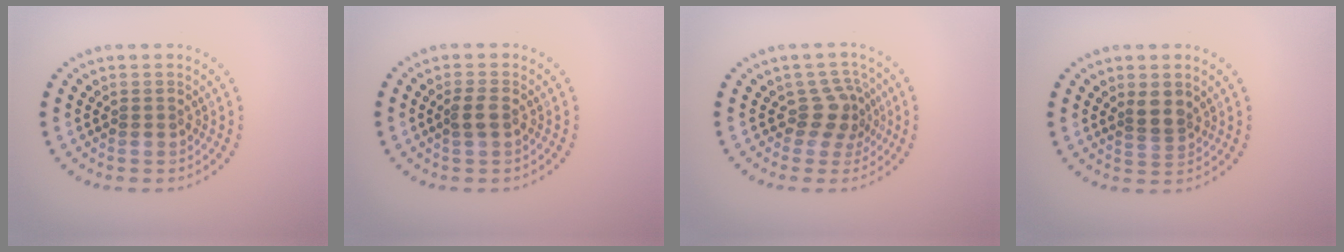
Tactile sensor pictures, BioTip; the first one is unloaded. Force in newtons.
{"total": 1.4, "press": 1.3, "slide": 0.3}
{"total": 2.8, "press": 2.1, "slide": 1.9}
{"total": 2.2, "press": 1.8, "slide": 1.2}